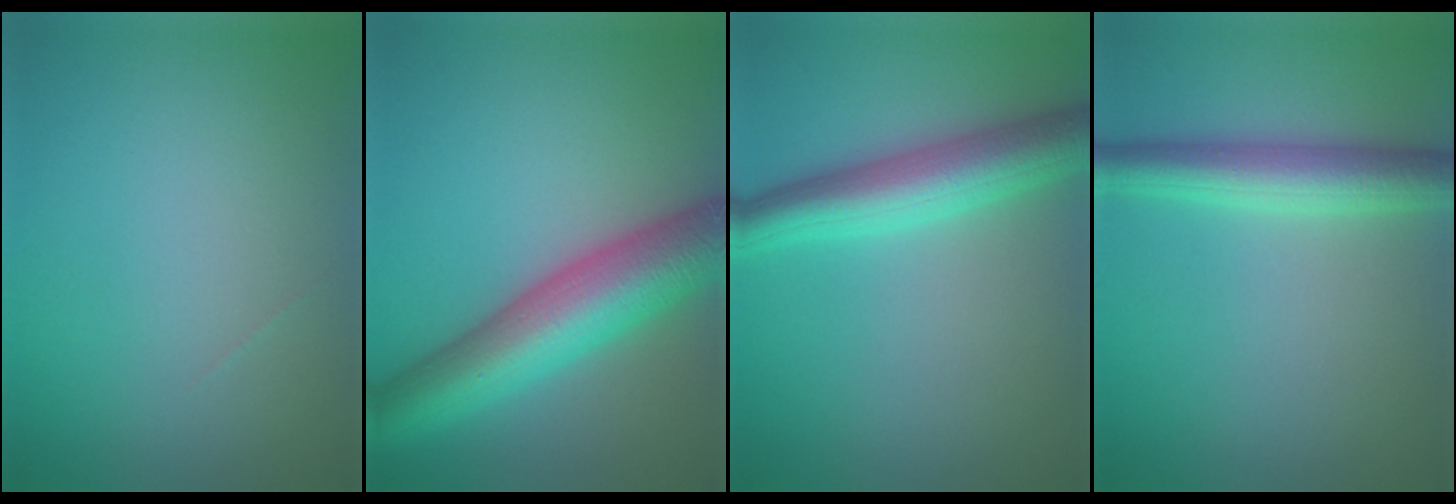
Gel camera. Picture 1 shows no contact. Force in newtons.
{"total": 9.5, "press": 9.5, "slide": 0.2}
{"total": 6.1, "press": 6.1, "slide": 0.1}
{"total": 4.8, "press": 4.8, "slide": 0.1}